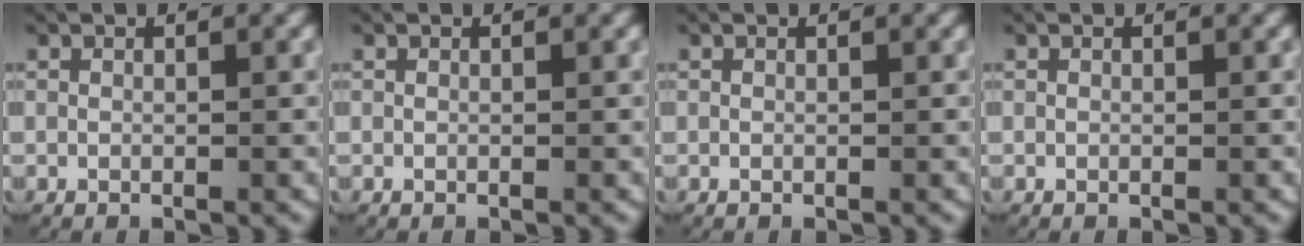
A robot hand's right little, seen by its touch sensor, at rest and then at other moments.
{"total": 0.0}
{"total": 0.0}
{"total": 0.0}